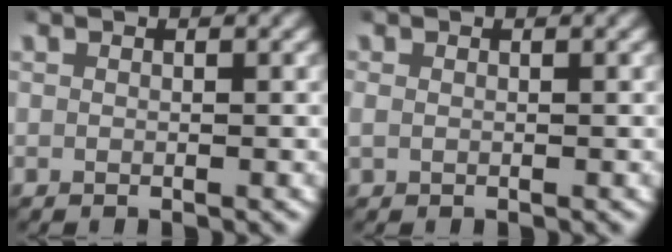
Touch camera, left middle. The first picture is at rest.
{"total": 0.9, "force": [0.0, 0.8, 0.5], "torque": [-0.014, -0.001, 0.004]}